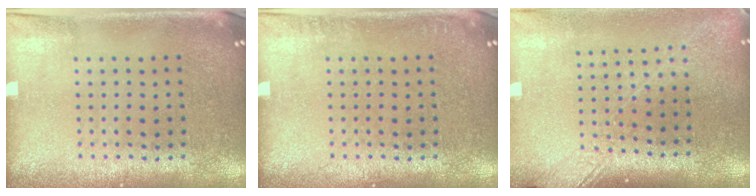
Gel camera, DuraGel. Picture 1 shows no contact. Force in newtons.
{"total": 0.5, "press": 0.5, "slide": 0.0}
{"total": 1.8, "press": 1.4, "slide": 1.2}